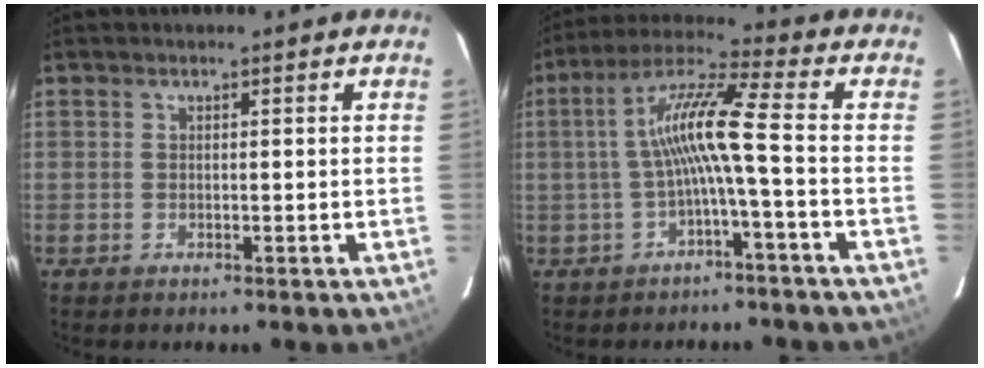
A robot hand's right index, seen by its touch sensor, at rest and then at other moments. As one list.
[{"total": 9.4, "force": [-1.7, -0.6, 9.2], "torque": [-0.193, 0.018, -0.029]}]